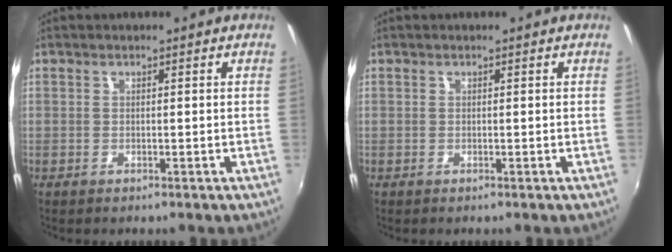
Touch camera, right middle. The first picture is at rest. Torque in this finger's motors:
{"motor_torque": [-0.07, -0.04, -0.01, 0.00]}